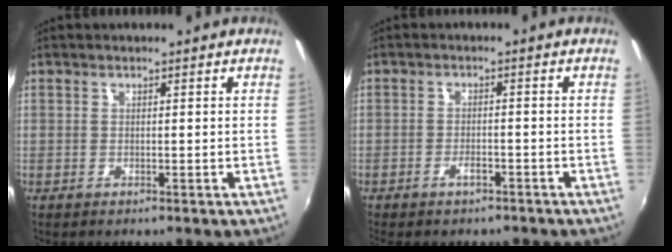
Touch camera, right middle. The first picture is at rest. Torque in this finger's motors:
{"motor_torque": [1.13, -1.02, 0.24, 0.13]}